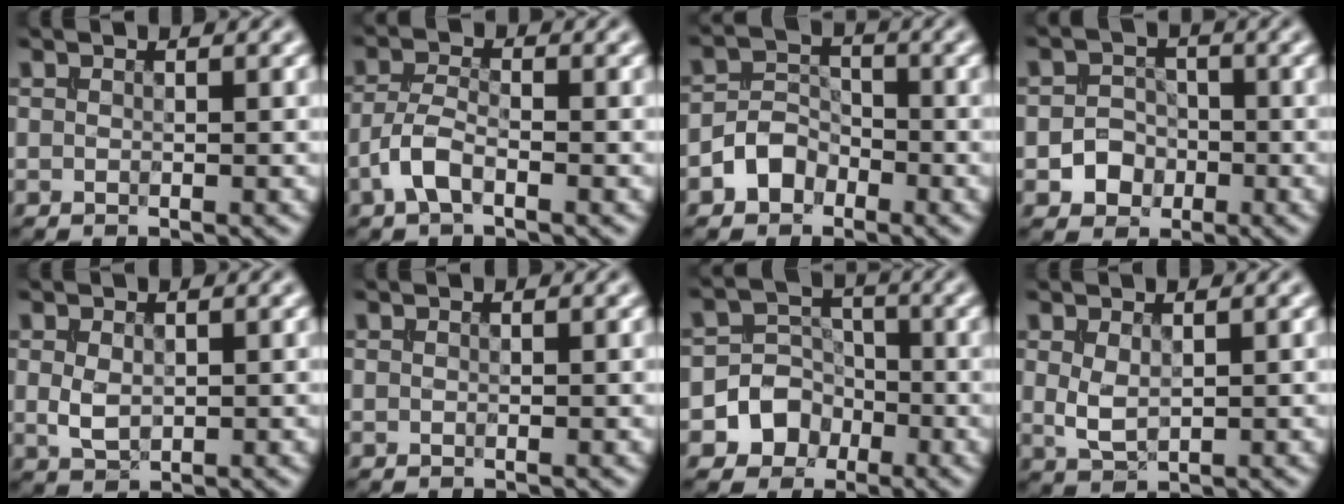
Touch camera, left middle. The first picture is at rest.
{"total": 2.8, "force": [-1.5, 1.2, 2.0], "torque": [-0.043, 0.005, -0.040]}
{"total": 3.0, "force": [-1.7, 2.2, 1.0], "torque": [-0.010, 0.009, -0.037]}
{"total": 2.7, "force": [-0.9, 2.3, 0.9], "torque": [-0.004, 0.004, -0.018]}
{"total": 2.1, "force": [0.2, 1.4, 1.5], "torque": [-0.031, -0.002, 0.006]}
{"total": 0.0}
{"total": 4.8, "force": [-2.0, 4.2, 1.0], "torque": [0.015, 0.006, -0.058]}
{"total": 2.2, "force": [0.5, 1.3, 1.7], "torque": [-0.039, -0.002, 0.016]}